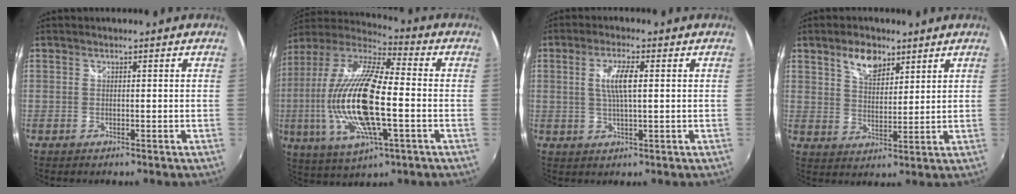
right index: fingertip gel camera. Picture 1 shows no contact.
{"total": 22.5, "force": [-2.8, 6.9, 21.2], "torque": [-0.408, -0.018, -0.058]}
{"total": 5.4, "force": [0.9, 1.0, 5.2], "torque": [-0.098, 0.000, 0.017]}
{"total": 6.7, "force": [4.2, 3.5, 3.8], "torque": [-0.059, 0.007, 0.076]}